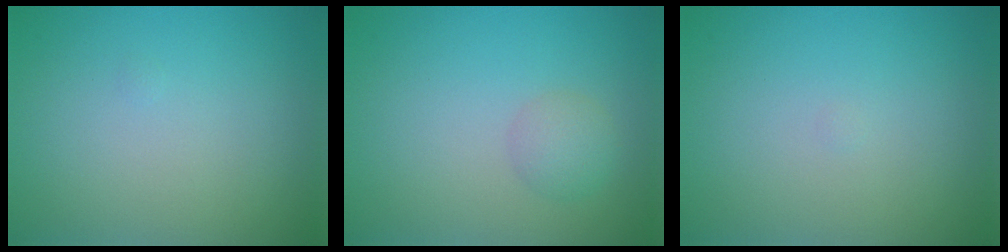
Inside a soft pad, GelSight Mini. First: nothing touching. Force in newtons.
{"total": 1.6, "press": 1.6, "slide": 0.1}
{"total": 0.0}